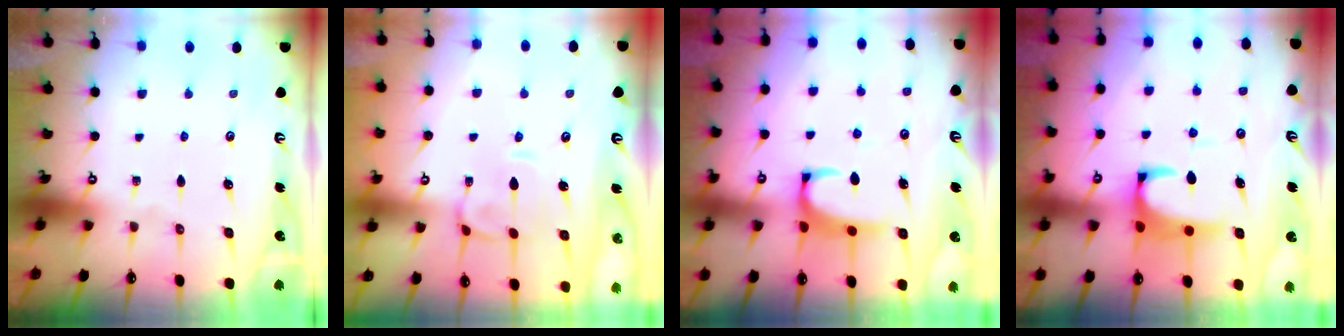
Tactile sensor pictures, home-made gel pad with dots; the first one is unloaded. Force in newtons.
{"total": 0.9, "press": 0.3, "slide": 0.8}
{"total": 2.5, "press": 2.3, "slide": 0.8}
{"total": 3.1, "press": 2.9, "slide": 1.1}